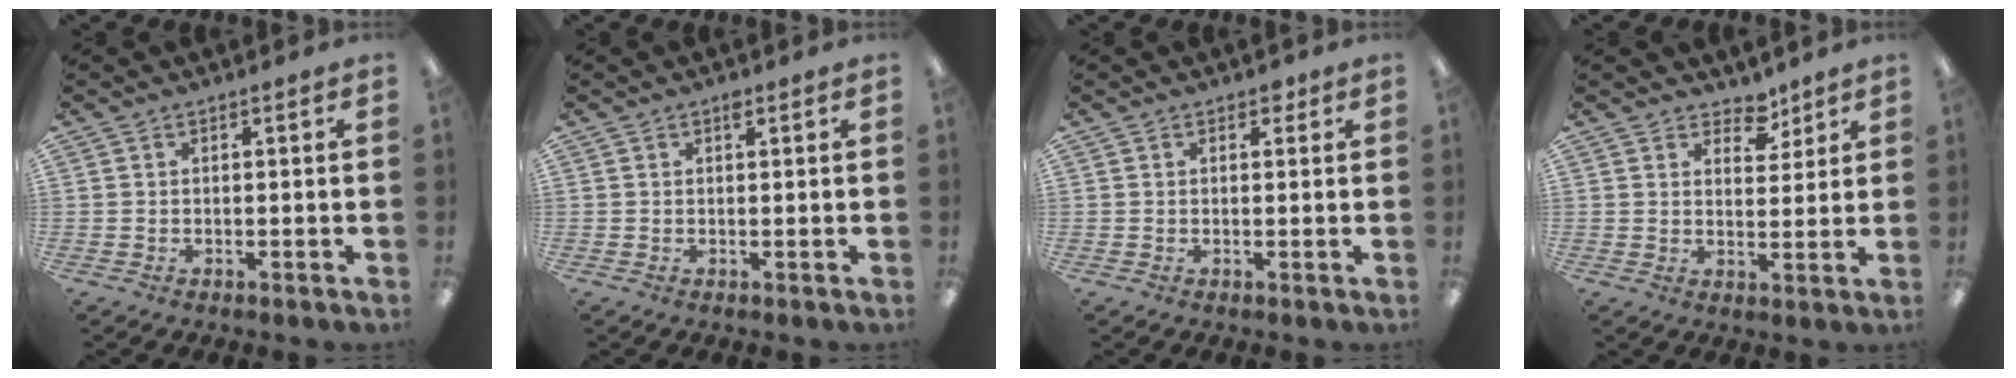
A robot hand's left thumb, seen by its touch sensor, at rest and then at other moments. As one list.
[{"total": 1.1, "force": [0.7, 0.4, 0.7], "torque": [-0.009, -0.001, 0.011]}, {"total": 1.8, "force": [1.1, 1.1, 0.9], "torque": [-0.003, -0.004, 0.015]}, {"total": 5.6, "force": [4.4, 3.1, 1.5], "torque": [-0.005, -0.031, 0.074]}]